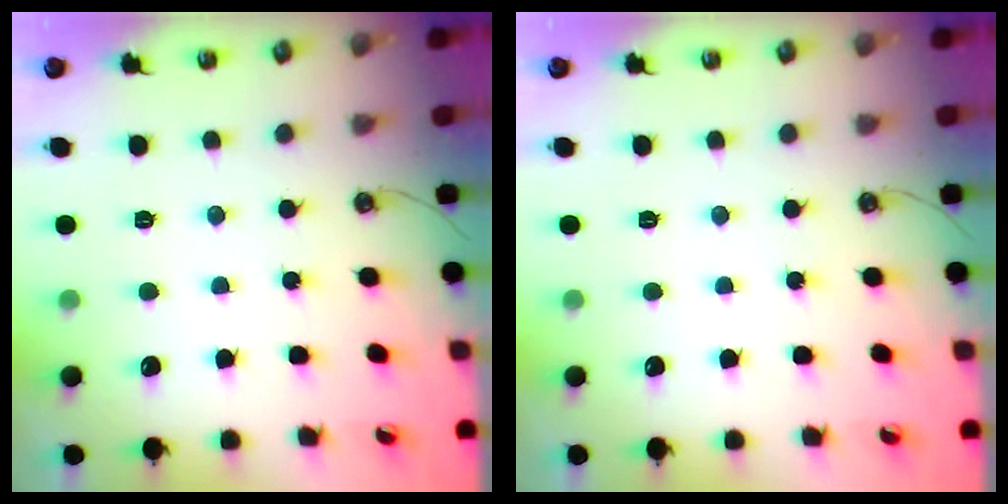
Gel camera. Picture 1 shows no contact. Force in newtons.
{"total": 0.0}